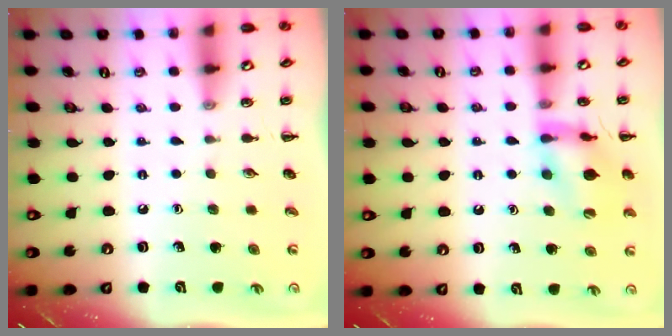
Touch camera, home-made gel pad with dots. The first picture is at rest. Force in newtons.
{"total": 16.0, "press": 15.8, "slide": 2.3}